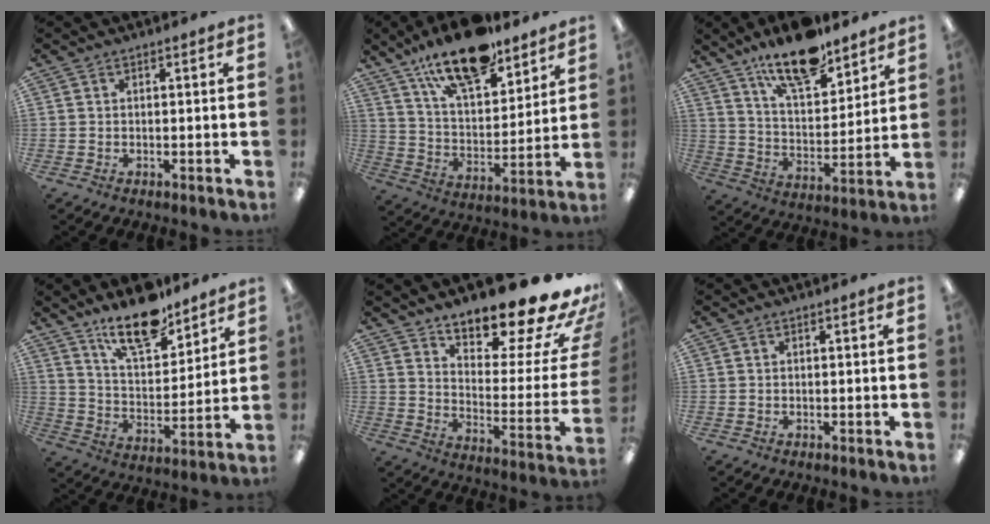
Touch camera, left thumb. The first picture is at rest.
{"total": 18.0, "force": [13.7, 6.9, 9.6], "torque": [-0.165, -0.072, 0.236]}
{"total": 16.0, "force": [12.5, 5.5, 8.4], "torque": [-0.140, -0.068, 0.214]}
{"total": 15.6, "force": [12.3, 5.5, 7.9], "torque": [-0.131, -0.070, 0.213]}
{"total": 19.3, "force": [16.3, 4.4, 9.3], "torque": [-0.114, -0.131, 0.261]}
{"total": 0.0}